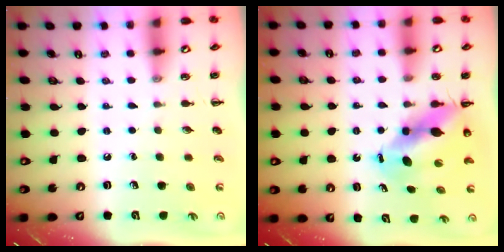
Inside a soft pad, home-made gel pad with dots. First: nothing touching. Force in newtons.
{"total": 9.7, "press": 9.3, "slide": 2.6}